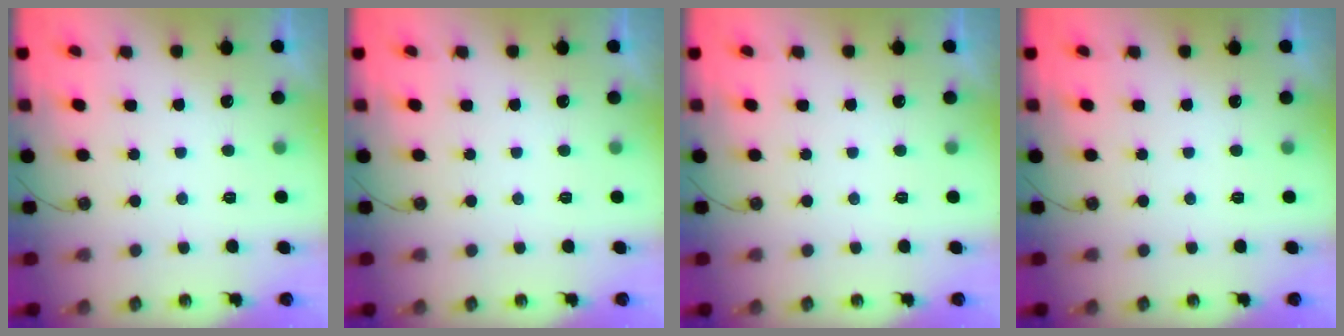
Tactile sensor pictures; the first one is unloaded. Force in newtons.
{"total": 0.0}
{"total": 0.0}
{"total": 0.0}